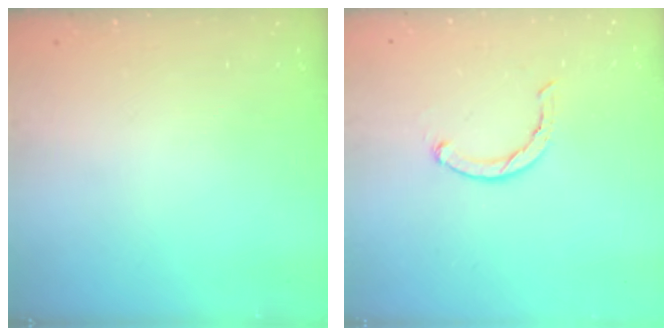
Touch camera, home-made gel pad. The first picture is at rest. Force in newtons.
{"total": 1.8, "press": 1.8, "slide": 0.4}